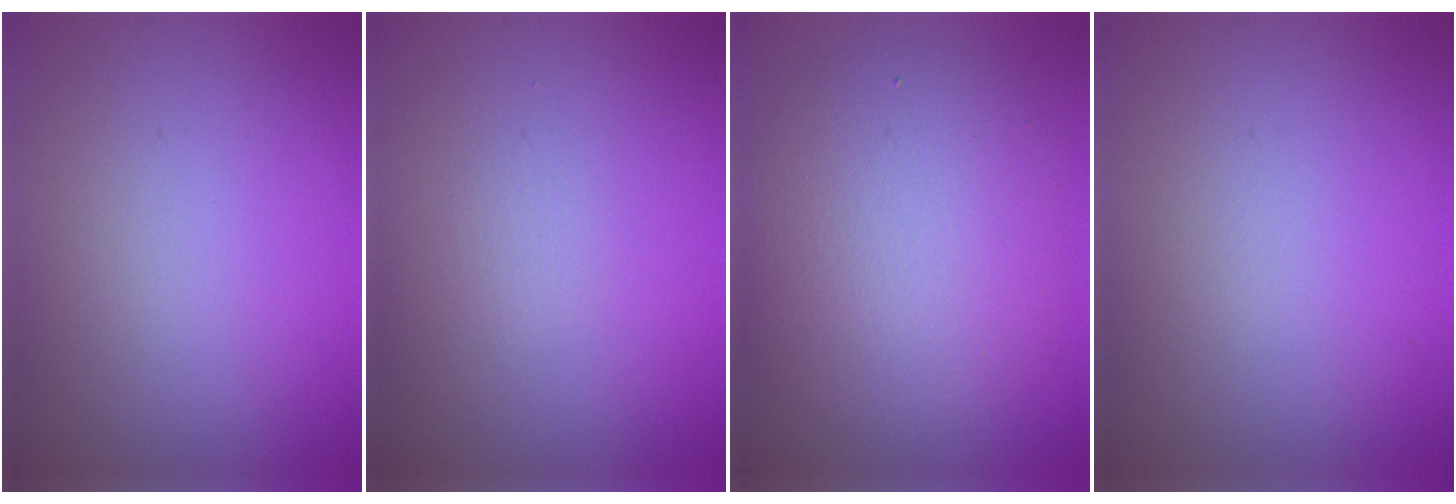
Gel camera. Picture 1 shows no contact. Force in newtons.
{"total": 0.5, "press": 0.5, "slide": 0.0}
{"total": 7.2, "press": 7.2, "slide": 0.3}
{"total": 0.0}